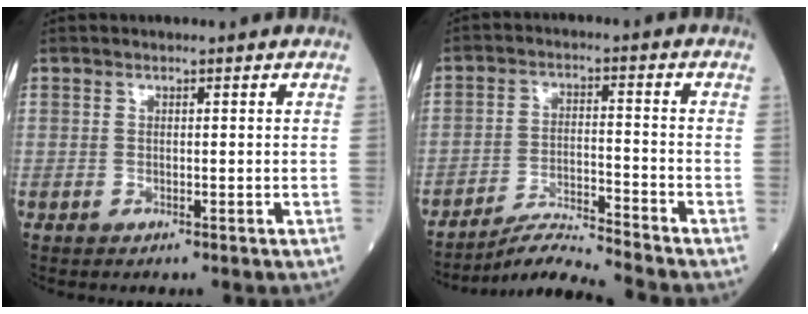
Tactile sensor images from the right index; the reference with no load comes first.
{"total": 6.9, "force": [-6.5, -2.2, 0.7], "torque": [-0.018, -0.009, -0.120]}